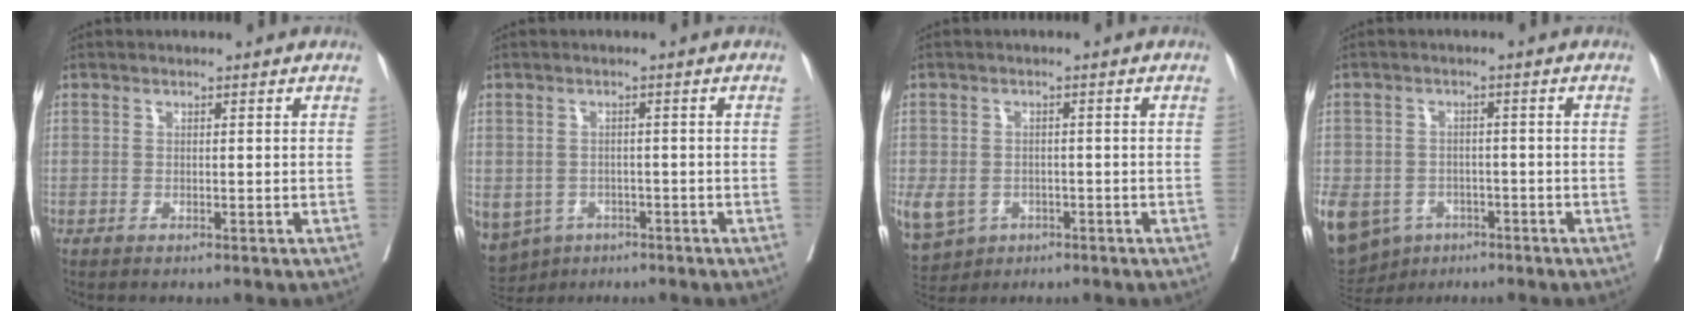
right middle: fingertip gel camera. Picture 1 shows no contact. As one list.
[{"total": 10.4, "force": [-5.8, 8.1, 3.0], "torque": [-0.106, -0.008, -0.074]}, {"total": 16.0, "force": [-6.1, 13.3, 6.4], "torque": [-0.240, -0.014, -0.084]}, {"total": 18.0, "force": [-8.3, 14.2, 7.3], "torque": [-0.263, -0.018, -0.121]}]